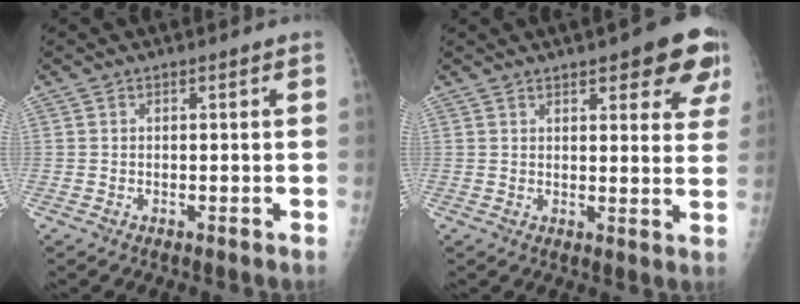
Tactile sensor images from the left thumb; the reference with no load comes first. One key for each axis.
{"total": 11.8, "fx": 6.9, "fy": 3.9, "fz": 8.8, "tx": -0.068, "ty": -0.026, "tz": 0.077}